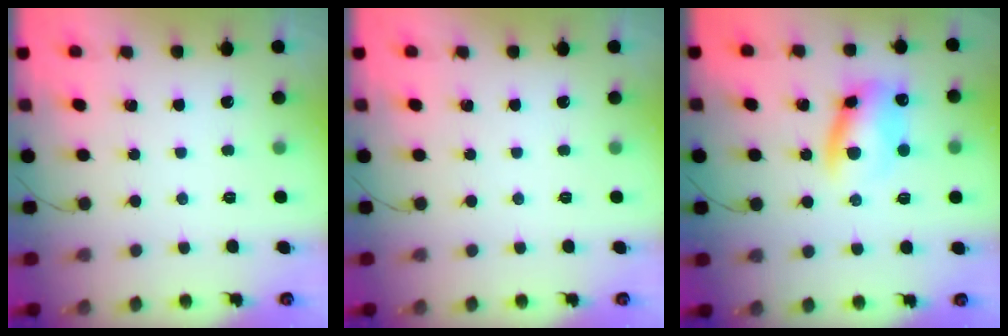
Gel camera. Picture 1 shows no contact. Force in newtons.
{"total": 0.0}
{"total": 10.5, "press": 10.4, "slide": 1.6}